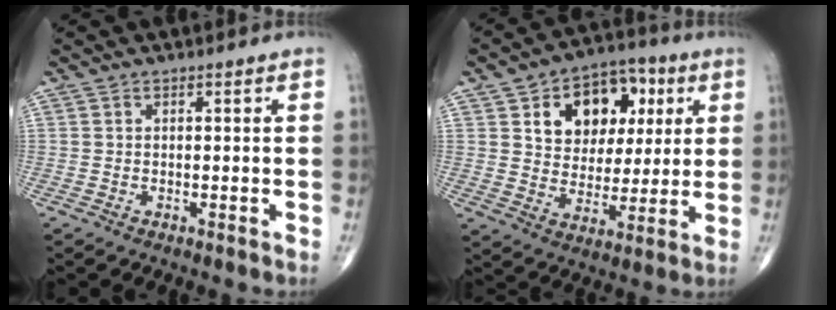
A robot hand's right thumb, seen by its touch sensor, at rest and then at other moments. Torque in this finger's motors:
{"motor_torque": [-0.25, 2.22, 0.79, 0.64, 0.02]}